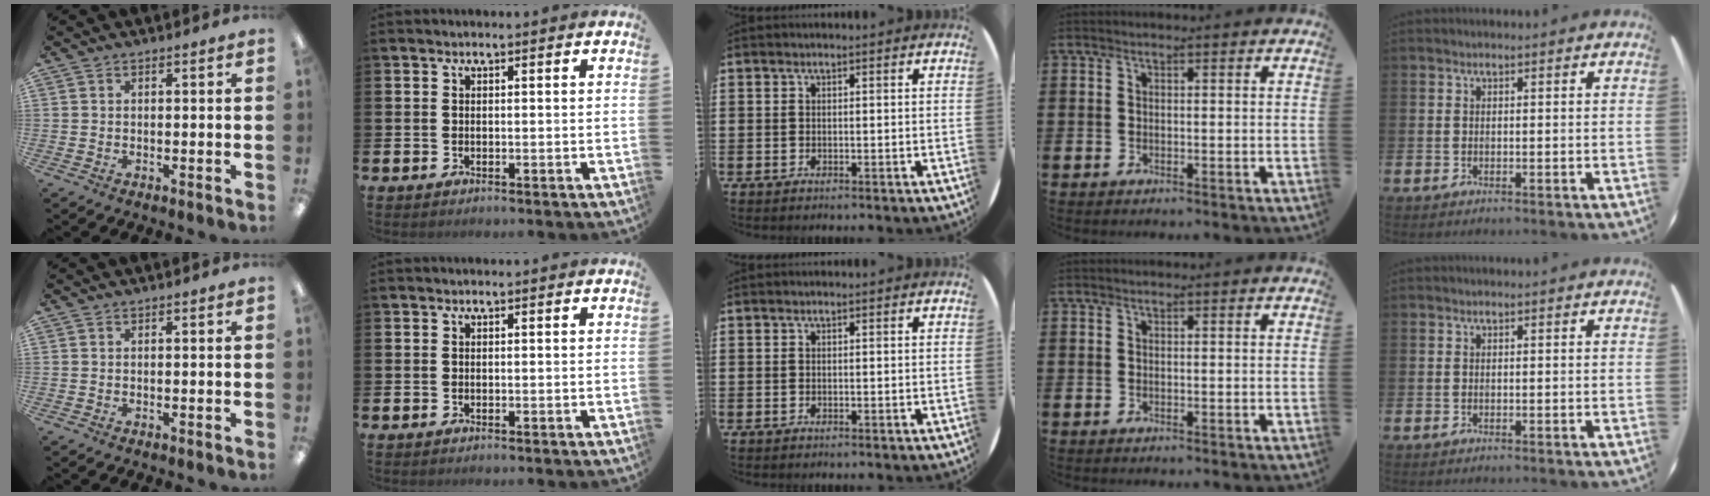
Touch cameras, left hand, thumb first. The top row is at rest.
{}